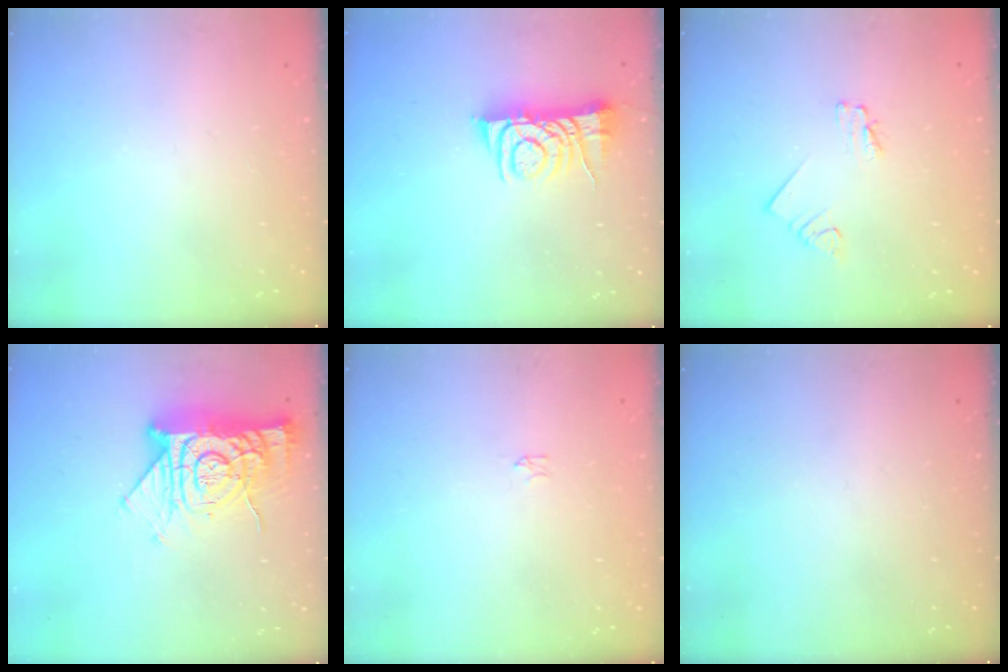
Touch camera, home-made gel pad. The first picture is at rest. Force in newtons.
{"total": 7.0, "press": 7.0, "slide": 0.9}
{"total": 1.6, "press": 1.5, "slide": 0.2}
{"total": 15.5, "press": 15.5, "slide": 1.4}
{"total": 0.0}
{"total": 0.0}